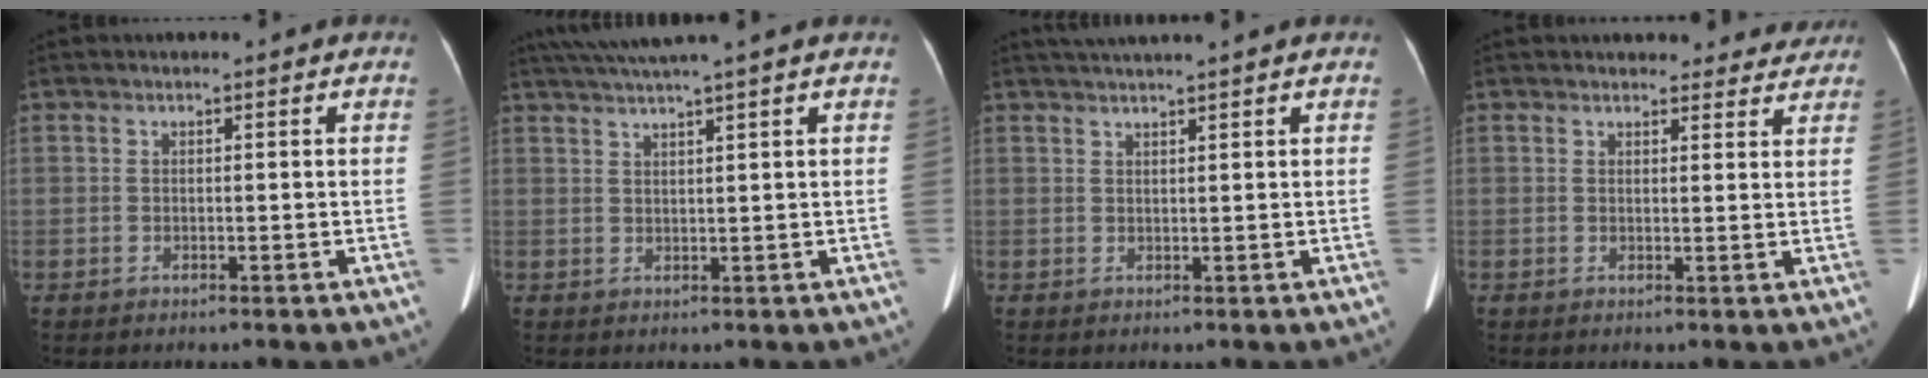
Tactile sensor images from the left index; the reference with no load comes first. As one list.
[{"total": 6.8, "force": [5.6, -1.5, 3.6], "torque": [-0.058, 0.024, 0.087]}, {"total": 4.8, "force": [4.2, -0.8, 2.2], "torque": [-0.030, 0.029, 0.064]}, {"total": 7.4, "force": [6.9, 2.6, 0.7], "torque": [0.024, 0.003, 0.057]}]